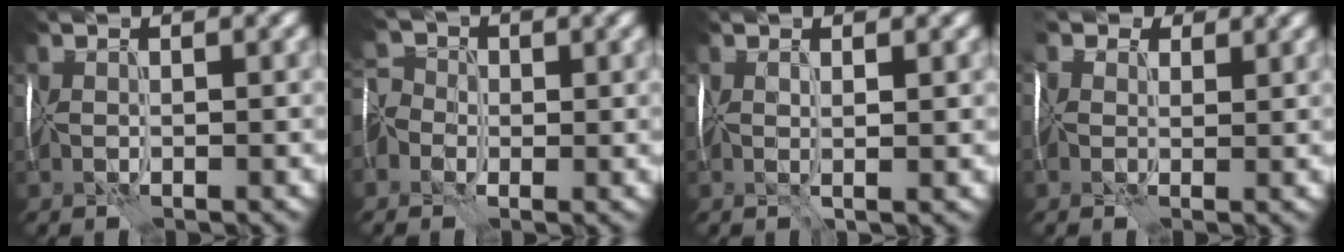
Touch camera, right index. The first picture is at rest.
{"total": 4.8, "force": [-1.8, 3.7, 2.5], "torque": [-0.066, -0.001, -0.037]}
{"total": 1.1, "force": [0.4, 0.1, 1.1], "torque": [-0.019, 0.001, 0.008]}
{"total": 3.5, "force": [1.7, 2.5, 1.8], "torque": [-0.050, 0.018, 0.011]}